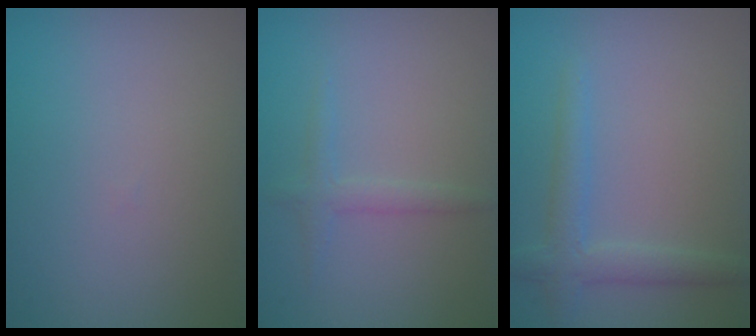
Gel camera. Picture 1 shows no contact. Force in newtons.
{"total": 1.5, "press": 1.5, "slide": 0.0}
{"total": 2.7, "press": 2.7, "slide": 0.1}